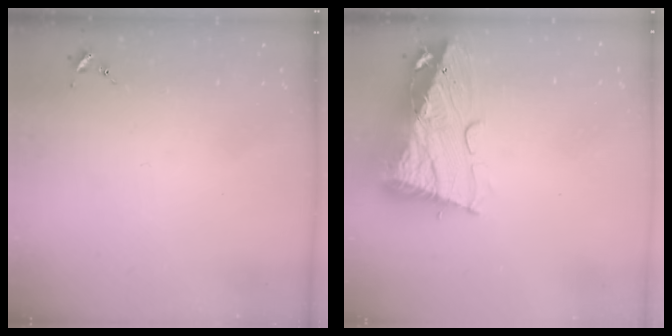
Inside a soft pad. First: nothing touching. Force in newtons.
{"total": 16.3, "press": 16.1, "slide": 2.0}